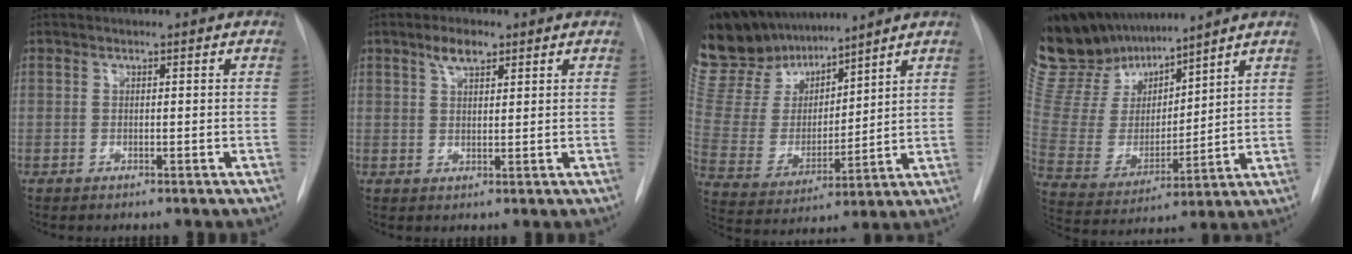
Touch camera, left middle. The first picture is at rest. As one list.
[{"total": 3.4, "force": [2.3, 1.3, 2.2], "torque": [-0.046, 0.006, 0.042]}, {"total": 16.0, "force": [14.4, 5.4, 4.7], "torque": [-0.103, 0.017, 0.288]}, {"total": 17.0, "force": [15.3, 5.2, 5.3], "torque": [-0.113, 0.015, 0.305]}]